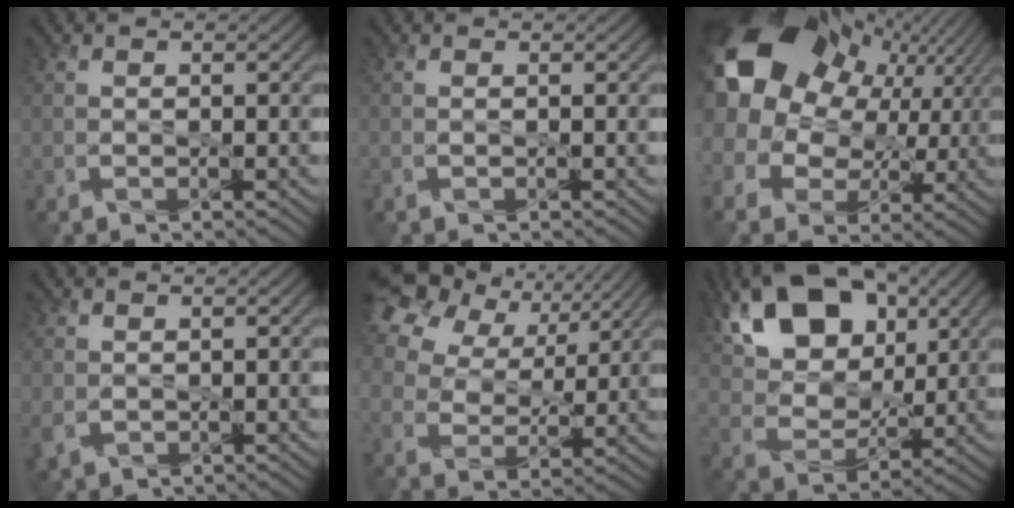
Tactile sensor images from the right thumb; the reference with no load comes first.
{"total": 0.0}
{"total": 21.8, "force": [6.6, 15.5, 13.9], "torque": [-0.296, 0.035, 0.119]}
{"total": 1.7, "force": [0.2, 1.5, 0.8], "torque": [-0.028, -0.010, 0.005]}
{"total": 15.4, "force": [9.0, 10.1, 7.4], "torque": [-0.210, 0.055, 0.169]}
{"total": 15.6, "force": [7.2, 9.7, 9.8], "torque": [-0.214, 0.030, 0.117]}